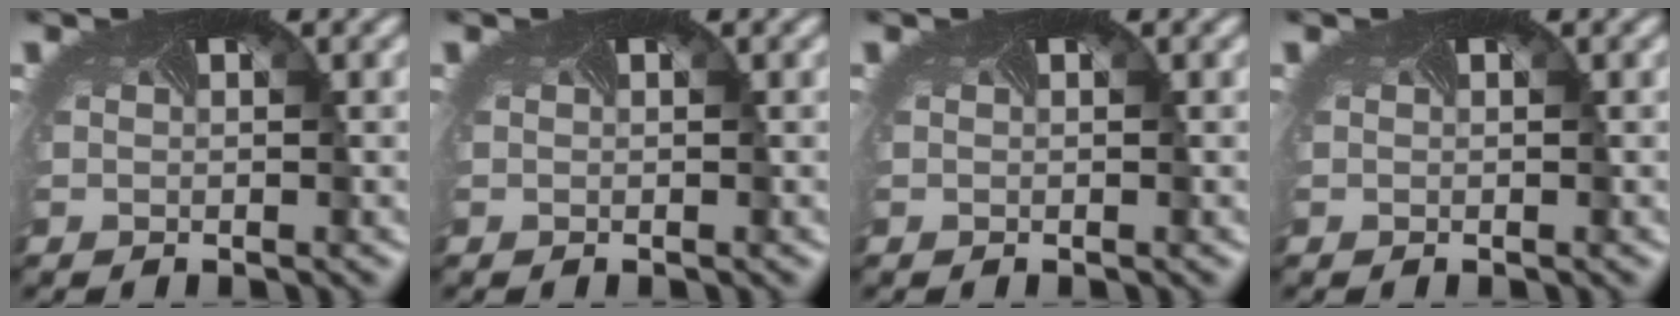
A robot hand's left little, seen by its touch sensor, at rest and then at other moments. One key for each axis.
{"total": 0.0}
{"total": 0.0}
{"total": 0.0}